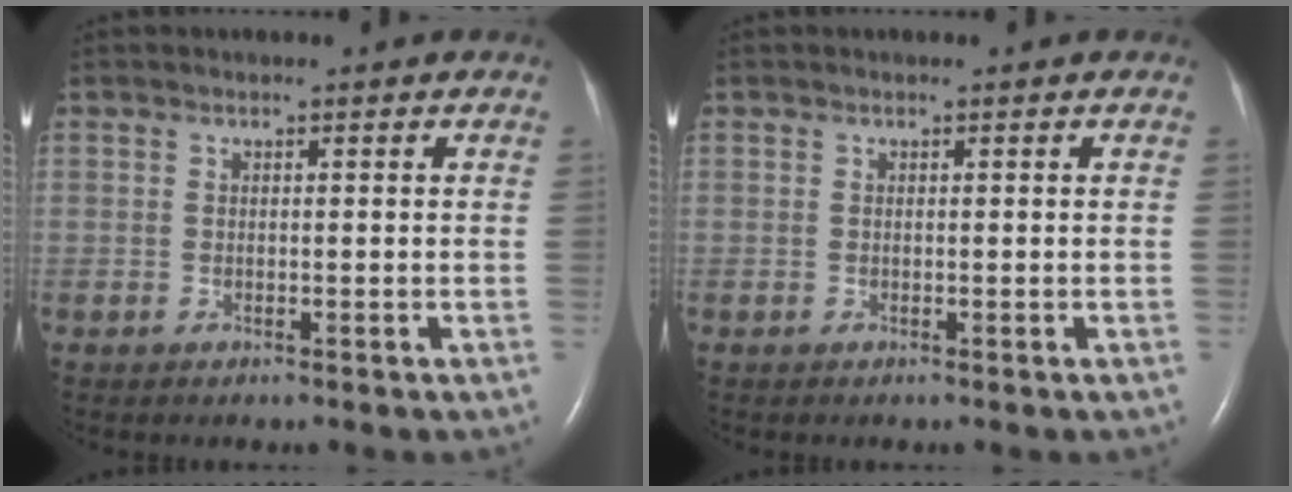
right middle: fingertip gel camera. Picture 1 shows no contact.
{"total": 0.0}